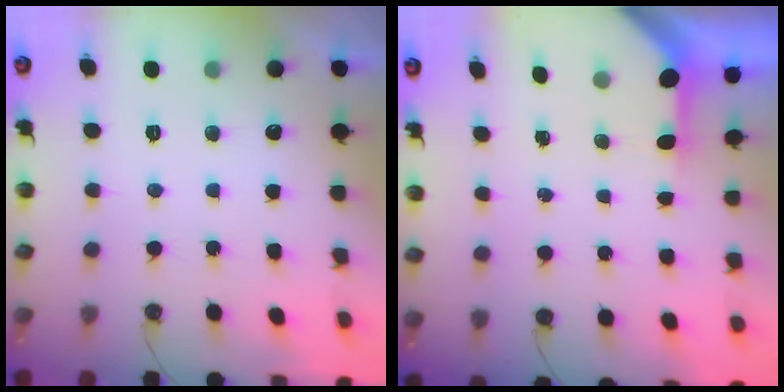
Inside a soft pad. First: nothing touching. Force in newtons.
{"total": 2.9, "press": 2.9, "slide": 0.2}